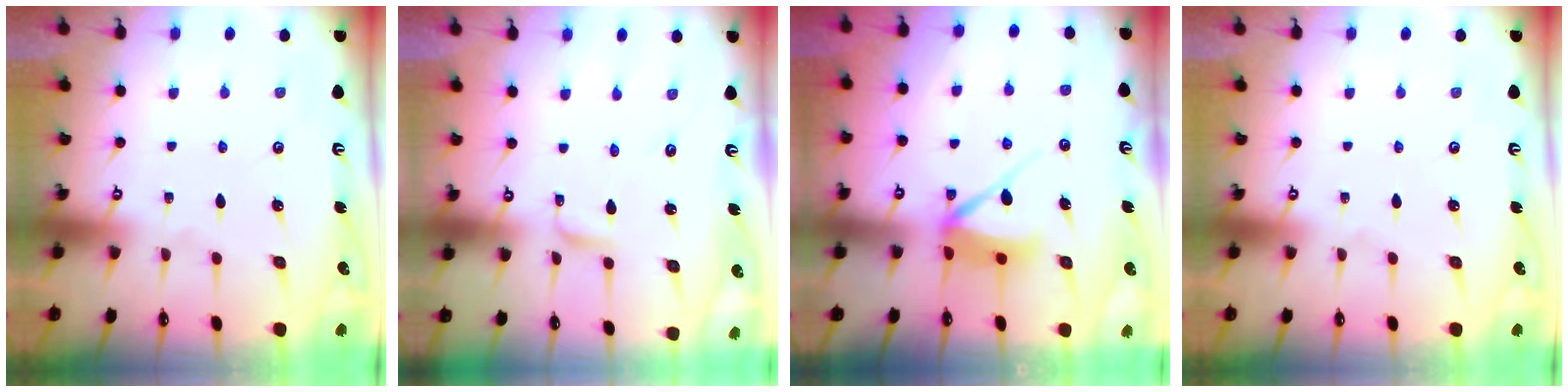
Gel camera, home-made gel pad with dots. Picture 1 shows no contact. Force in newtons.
{"total": 1.9, "press": 1.9, "slide": 0.2}
{"total": 8.4, "press": 8.3, "slide": 0.9}
{"total": 0.0}